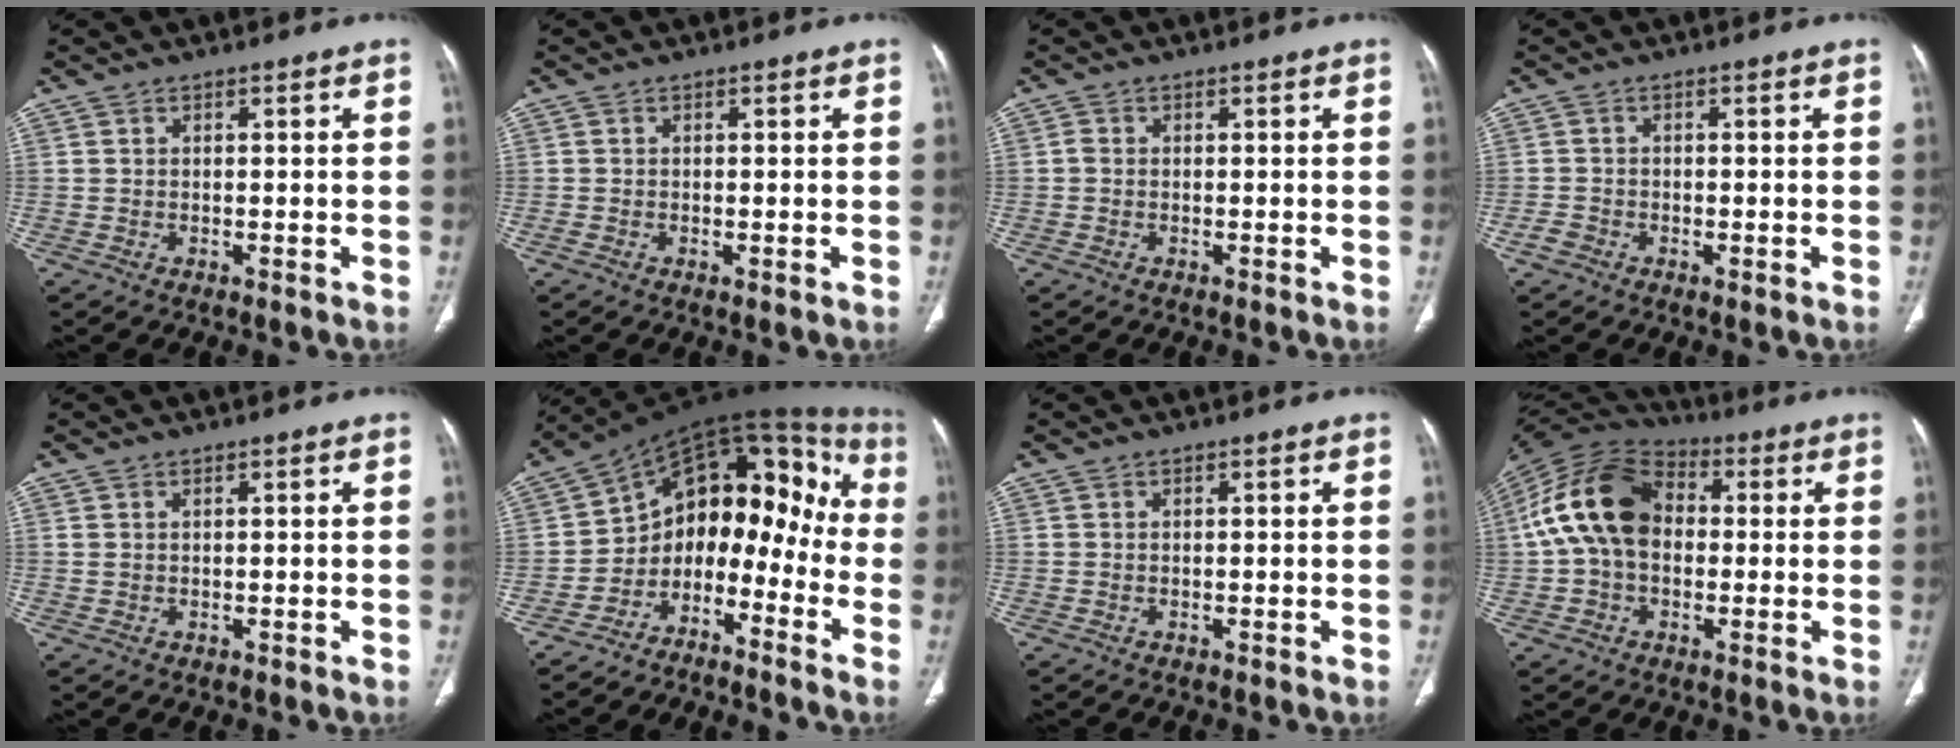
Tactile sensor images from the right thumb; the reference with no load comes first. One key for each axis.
{"total": 0.7, "fx": -0.2, "fy": 0.3, "fz": 0.6, "tx": -0.014, "ty": -0.003, "tz": -0.005}
{"total": 0.8, "fx": -0.2, "fy": 0.6, "fz": 0.5, "tx": -0.009, "ty": 0.001, "tz": -0.006}
{"total": 1.9, "fx": -1.0, "fy": 1.4, "fz": 0.8, "tx": -0.014, "ty": 0.004, "tz": -0.021}
{"total": 0.6, "fx": 0.3, "fy": 0.3, "fz": 0.5, "tx": -0.012, "ty": 0.010, "tz": 0.010}
{"total": 15.3, "fx": -6.3, "fy": 10.4, "fz": 9.3, "tx": -0.074, "ty": 0.133, "tz": -0.113}
{"total": 0.0}
{"total": 16.3, "fx": 0.9, "fy": 11.4, "fz": 11.6, "tx": -0.210, "ty": 0.036, "tz": 0.004}